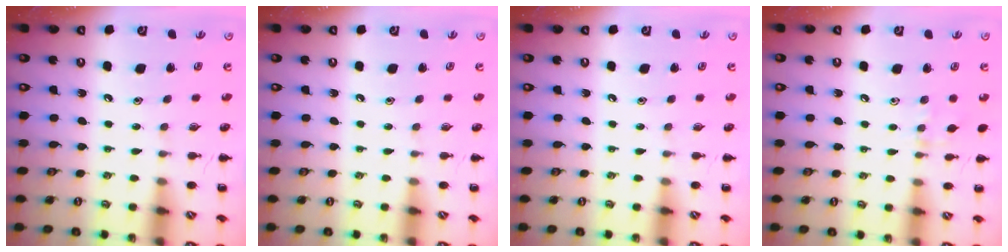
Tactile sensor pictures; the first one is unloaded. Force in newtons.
{"total": 0.0}
{"total": 0.0}
{"total": 5.2, "press": 5.0, "slide": 1.3}